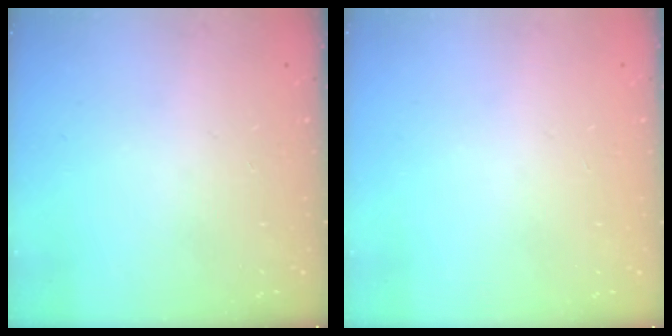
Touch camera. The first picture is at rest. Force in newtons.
{"total": 0.0}